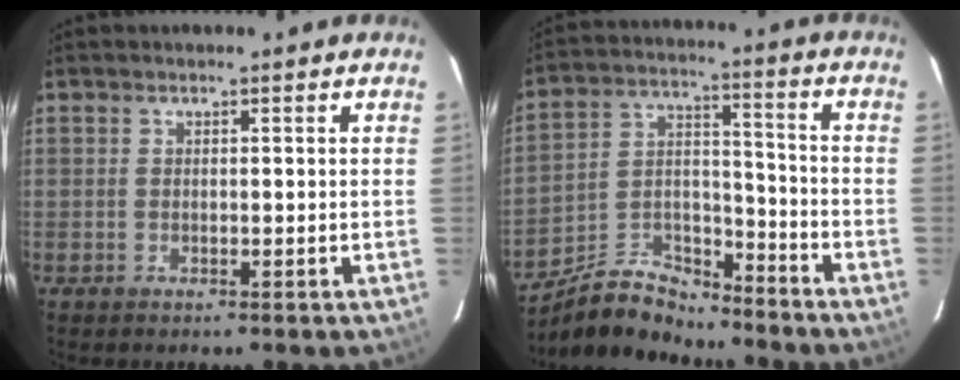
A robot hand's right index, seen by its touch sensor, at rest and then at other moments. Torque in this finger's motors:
{"motor_torque": [0.40, -0.69, -0.21, -0.07]}